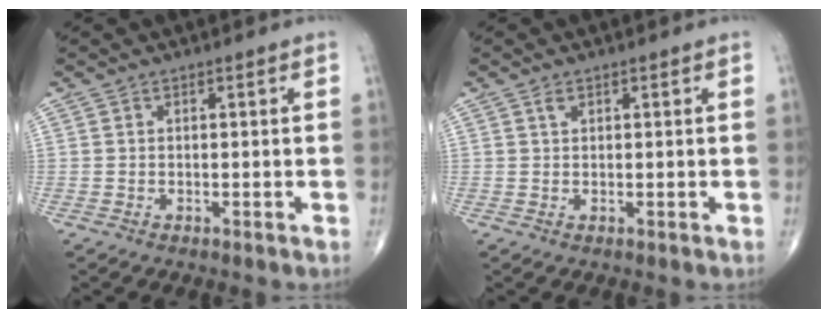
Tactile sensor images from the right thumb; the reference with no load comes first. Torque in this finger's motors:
{"motor_torque": [0.27, 1.42, 0.42, 0.43, 0.16]}